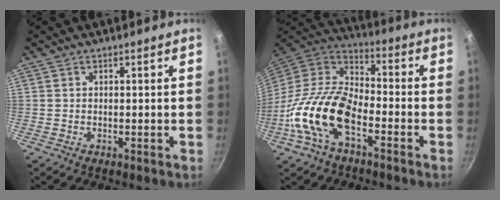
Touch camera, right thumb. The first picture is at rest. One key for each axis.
{"total": 18.0, "fx": -7.0, "fy": 9.6, "fz": 13.5, "tx": -0.242, "ty": 0.047, "tz": -0.153}